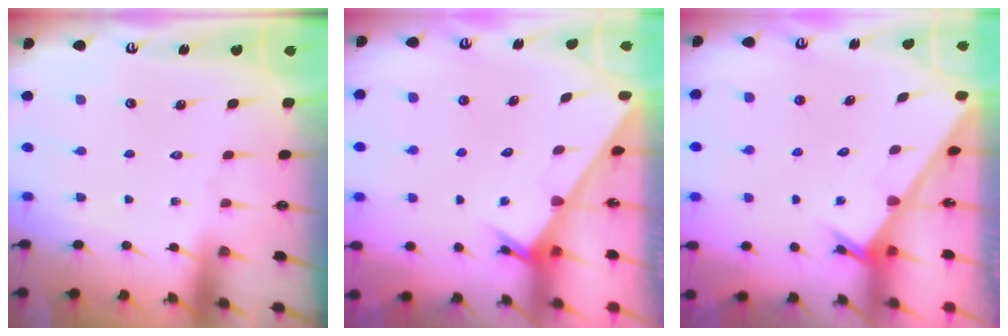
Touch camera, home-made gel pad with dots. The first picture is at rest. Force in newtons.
{"total": 2.3, "press": 2.3, "slide": 0.1}
{"total": 2.1, "press": 2.1, "slide": 0.1}